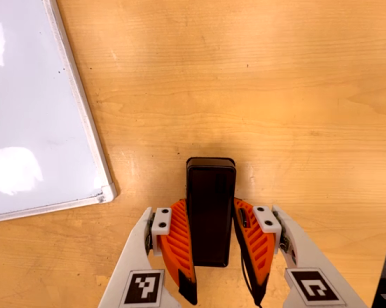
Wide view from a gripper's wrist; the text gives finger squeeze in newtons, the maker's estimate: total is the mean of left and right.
{"total": 4.6, "left": 2.9, "right": 6.3}